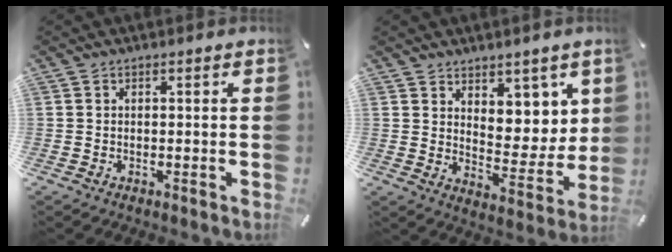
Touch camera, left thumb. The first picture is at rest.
{"total": 7.4, "force": [5.2, 5.2, 1.2], "torque": [0.000, -0.063, 0.098]}